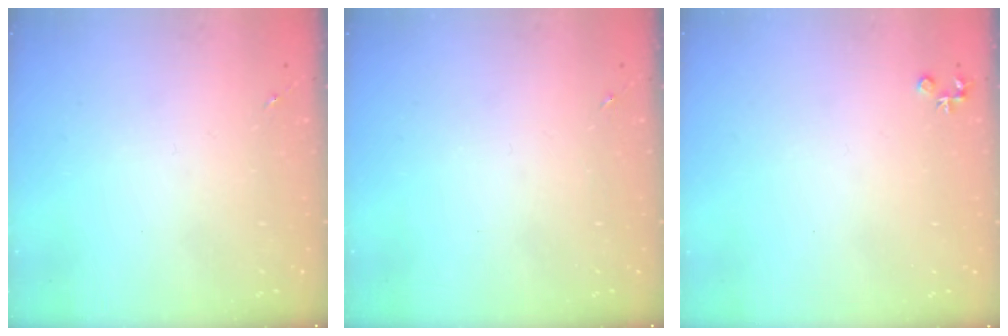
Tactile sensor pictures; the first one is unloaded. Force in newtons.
{"total": 0.0}
{"total": 3.7, "press": 3.6, "slide": 0.4}